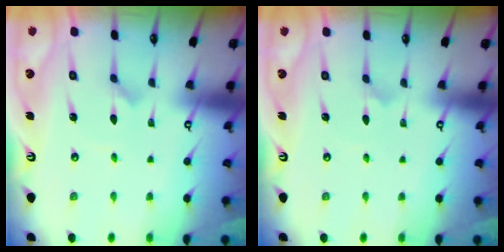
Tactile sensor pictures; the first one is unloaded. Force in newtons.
{"total": 1.3, "press": 1.3, "slide": 0.2}